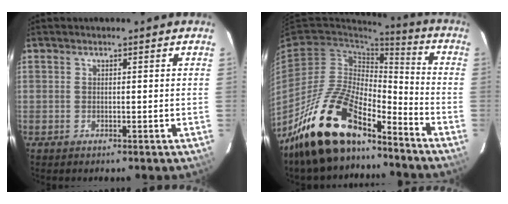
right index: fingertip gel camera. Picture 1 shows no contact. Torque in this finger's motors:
{"motor_torque": [1.07, -1.07, 1.05, 0.21]}